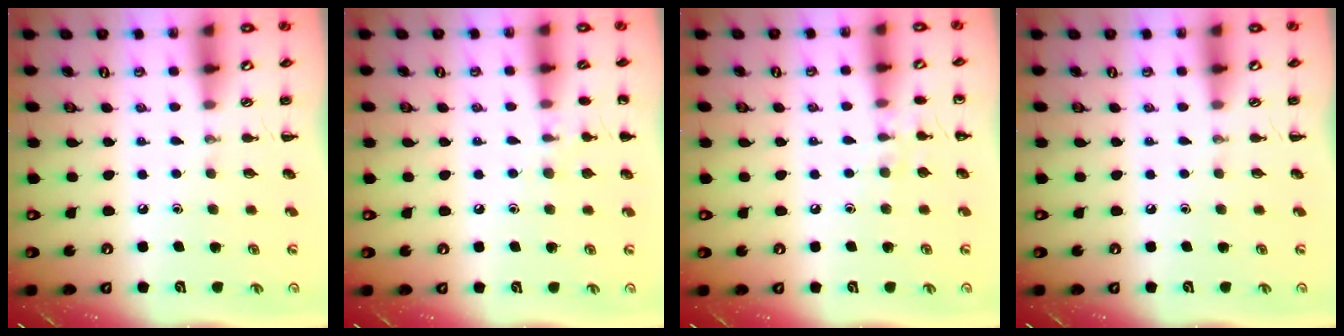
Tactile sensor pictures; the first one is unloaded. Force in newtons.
{"total": 7.0, "press": 6.8, "slide": 1.9}
{"total": 5.4, "press": 5.1, "slide": 1.8}
{"total": 0.0}